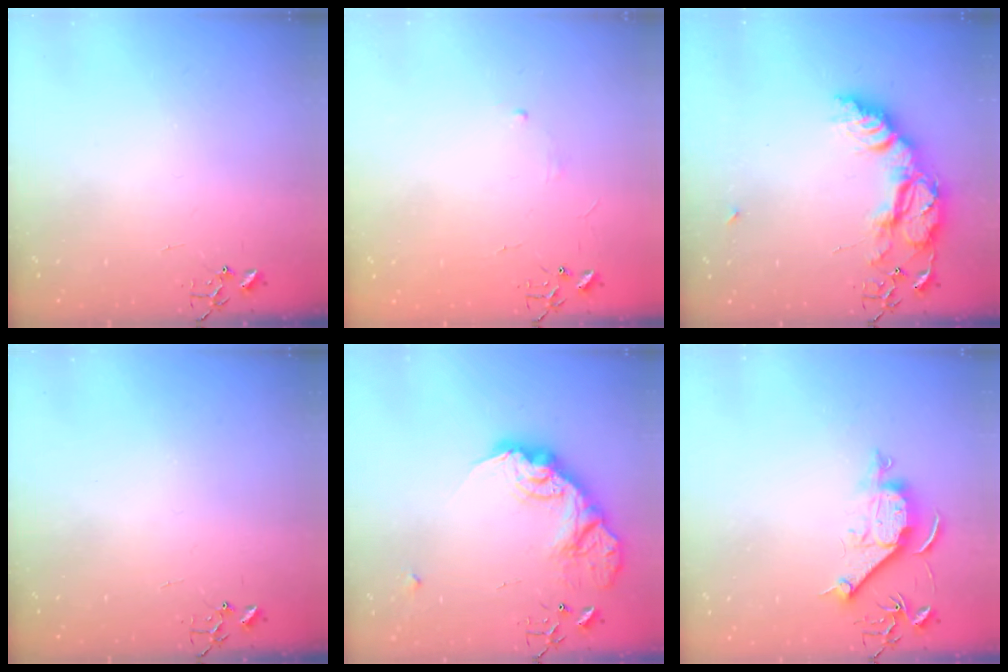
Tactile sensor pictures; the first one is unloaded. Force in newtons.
{"total": 2.9, "press": 2.8, "slide": 0.5}
{"total": 20.7, "press": 20.6, "slide": 1.8}
{"total": 0.0}
{"total": 19.4, "press": 19.3, "slide": 1.5}
{"total": 10.4, "press": 10.4, "slide": 0.9}